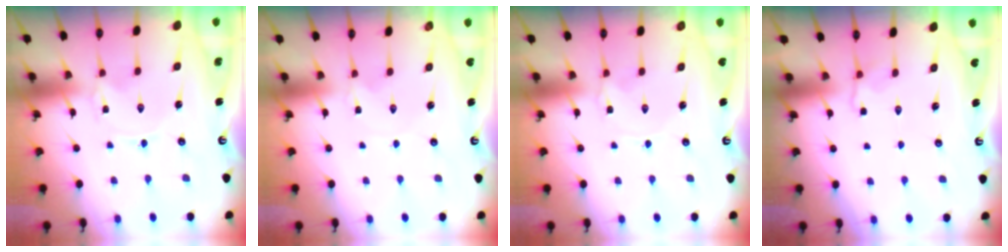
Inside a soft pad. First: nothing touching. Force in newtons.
{"total": 0.0}
{"total": 1.8, "press": 1.7, "slide": 0.3}
{"total": 2.2, "press": 1.5, "slide": 1.6}